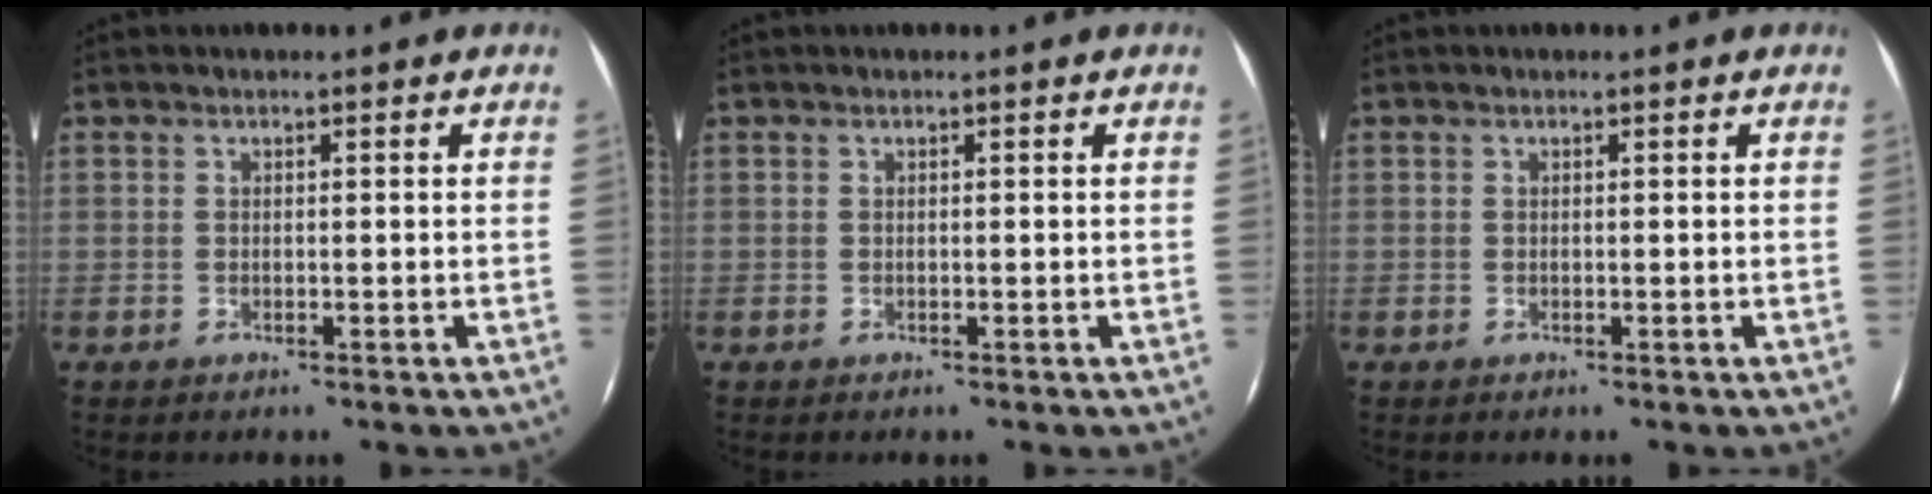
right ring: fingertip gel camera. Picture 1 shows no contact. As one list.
[{"total": 0.0}, {"total": 0.0}]